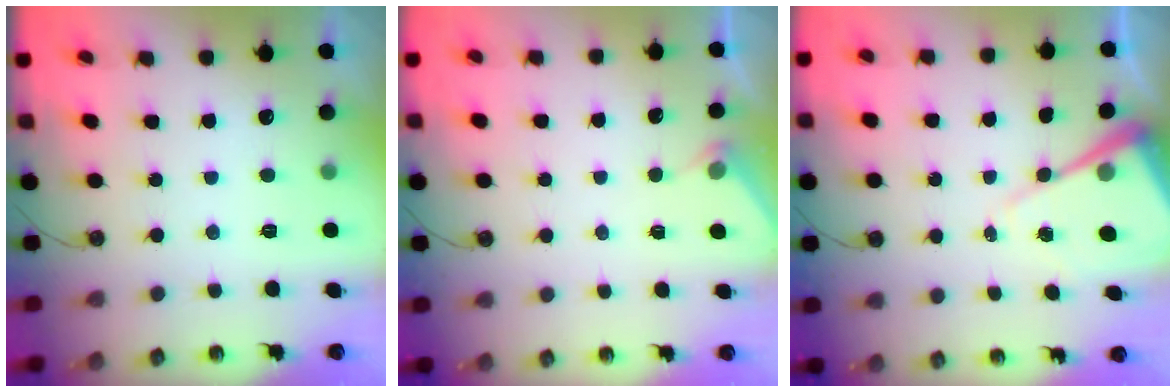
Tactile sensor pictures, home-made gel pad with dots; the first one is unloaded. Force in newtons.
{"total": 3.0, "press": 2.9, "slide": 0.4}
{"total": 11.8, "press": 11.7, "slide": 1.2}